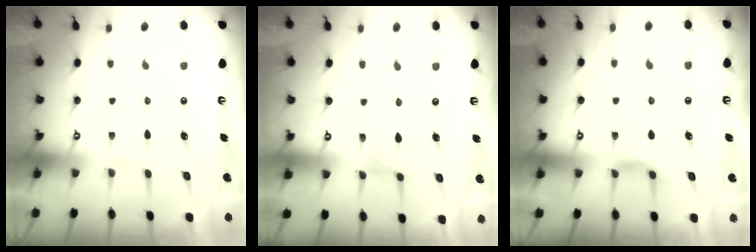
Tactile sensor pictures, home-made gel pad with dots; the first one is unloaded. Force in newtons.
{"total": 0.8, "press": 0.8, "slide": 0.2}
{"total": 5.2, "press": 5.2, "slide": 0.6}